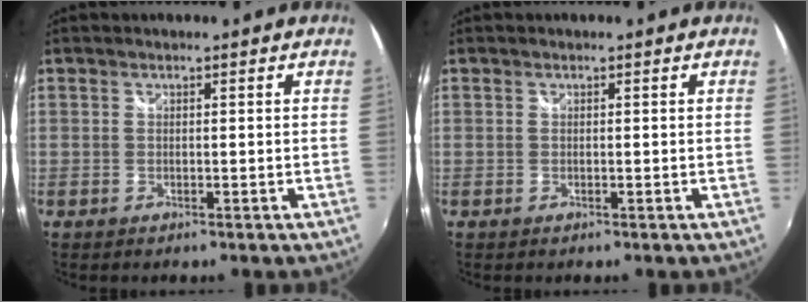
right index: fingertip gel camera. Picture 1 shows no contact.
{"total": 0.0}